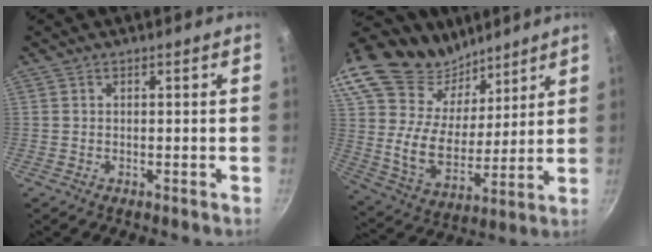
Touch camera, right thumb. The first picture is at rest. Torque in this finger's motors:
{"motor_torque": [0.57, 3.56, 0.63, -0.23, 0.39]}